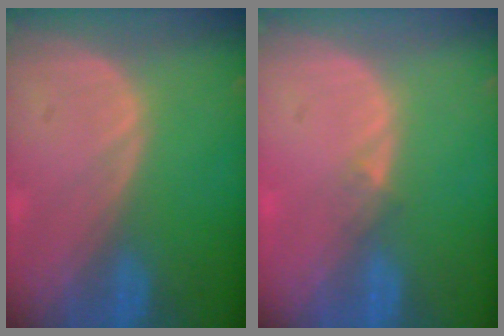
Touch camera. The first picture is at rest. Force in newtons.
{"total": 1.2, "press": 0.9, "slide": 0.9}